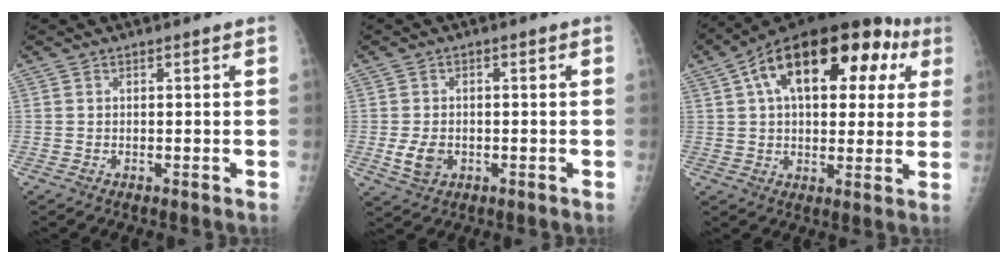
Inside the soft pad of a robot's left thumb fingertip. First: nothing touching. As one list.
[{"total": 4.4, "force": [-1.2, 3.2, 2.6], "torque": [-0.044, -0.003, -0.017]}, {"total": 24.6, "force": [8.8, 13.0, 18.9], "torque": [-0.259, 0.045, 0.128]}]